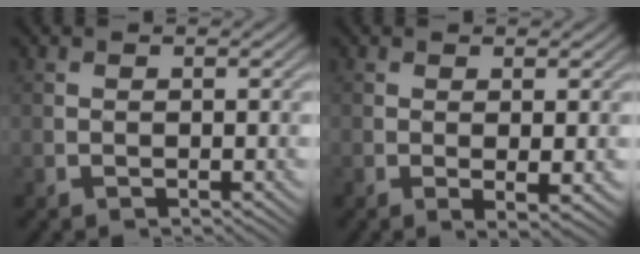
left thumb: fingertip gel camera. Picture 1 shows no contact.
{"total": 2.2, "force": [0.1, 0.3, 2.2], "torque": [-0.042, -0.007, 0.003]}